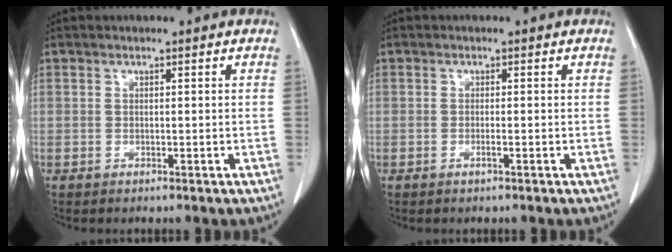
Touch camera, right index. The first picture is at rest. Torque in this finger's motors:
{"motor_torque": [-0.10, 0.08, -0.01, -0.01]}